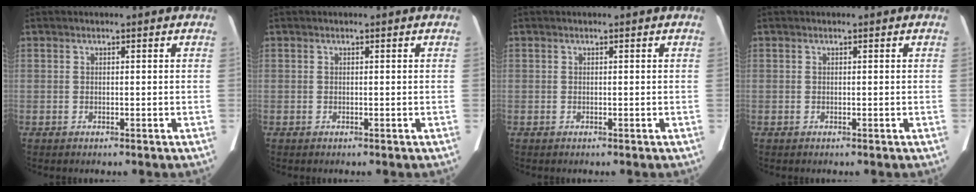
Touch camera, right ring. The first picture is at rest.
{"total": 0.0}
{"total": 0.0}
{"total": 0.0}